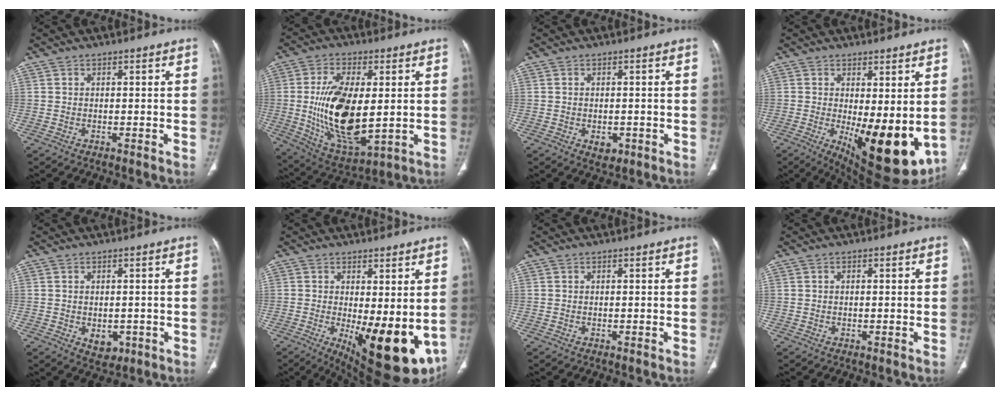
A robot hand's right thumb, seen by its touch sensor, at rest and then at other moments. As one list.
[{"total": 19.1, "force": [0.4, 9.1, 16.8], "torque": [-0.303, -0.020, 0.024]}, {"total": 2.9, "force": [-0.9, 2.0, 1.9], "torque": [-0.018, 0.001, -0.005]}, {"total": 16.0, "force": [-1.8, 6.4, 14.5], "torque": [-0.202, -0.037, -0.004]}, {"total": 4.0, "force": [-1.0, 2.9, 2.6], "torque": [-0.024, 0.000, -0.001]}, {"total": 15.9, "force": [-2.3, 6.0, 14.5], "torque": [-0.196, -0.034, -0.010]}, {"total": 0.0}, {"total": 0.7, "force": [0.1, 0.3, 0.6], "torque": [-0.015, 0.006, 0.004]}]